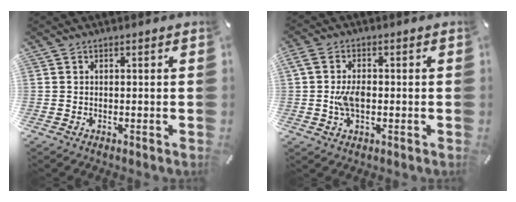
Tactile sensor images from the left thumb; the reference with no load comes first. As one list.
[{"total": 5.6, "force": [-0.3, 3.3, 4.6], "torque": [-0.095, -0.005, -0.010]}]